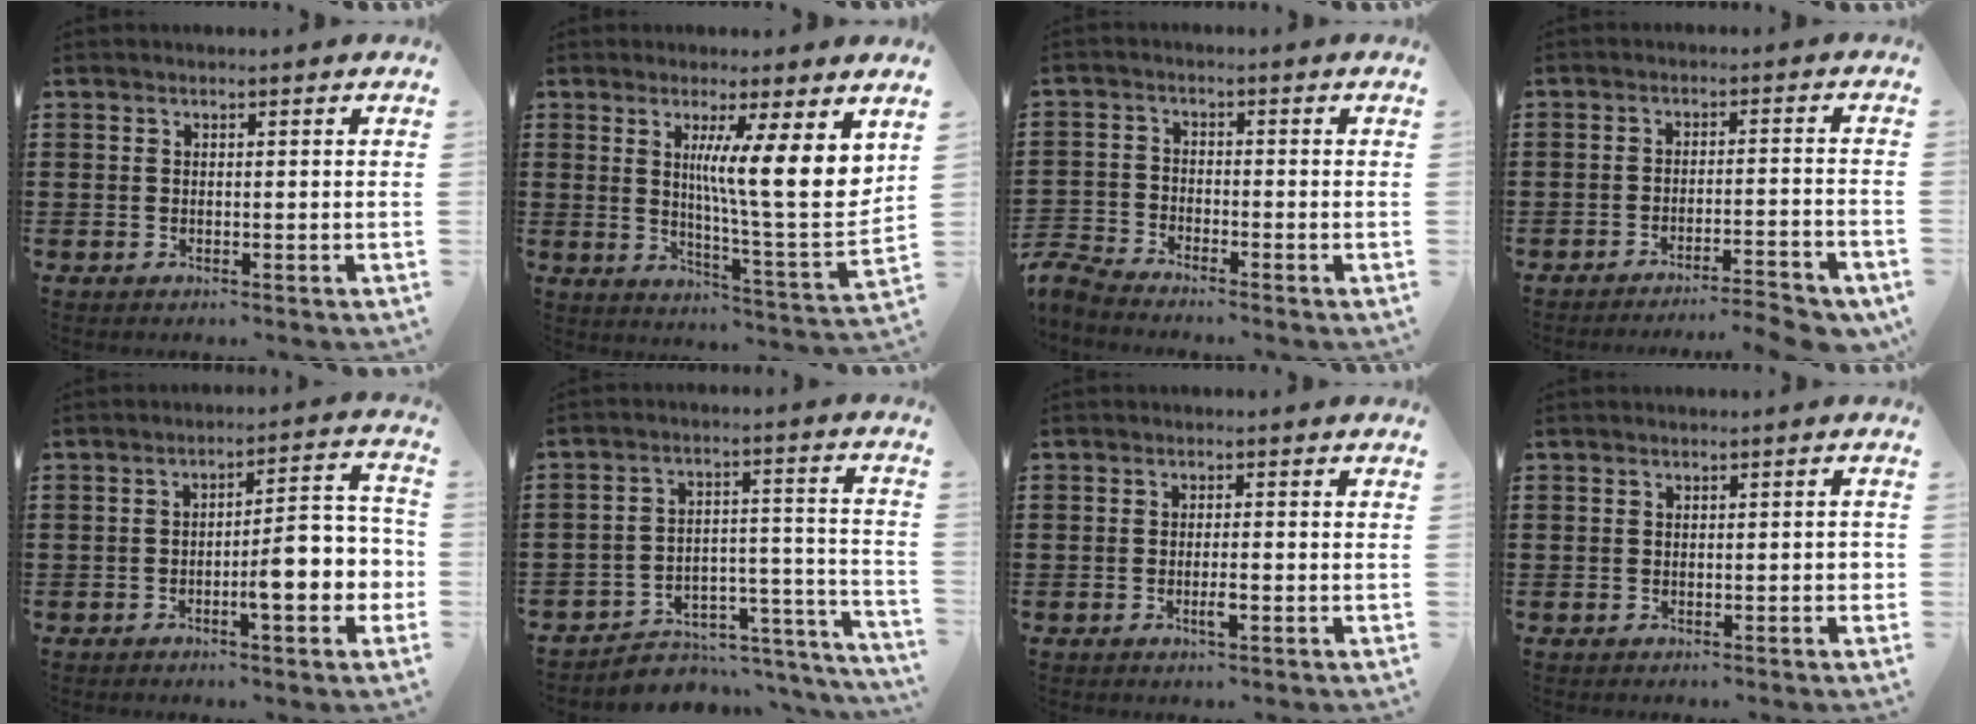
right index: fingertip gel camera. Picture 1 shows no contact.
{"total": 11.5, "force": [4.1, 1.2, 10.7], "torque": [-0.166, -0.031, 0.060]}
{"total": 3.4, "force": [-3.4, 0.4, 0.2], "torque": [-0.030, -0.004, -0.078]}
{"total": 4.3, "force": [-3.9, -0.3, 1.7], "torque": [-0.028, -0.010, -0.079]}
{"total": 8.2, "force": [-2.6, 1.9, 7.5], "torque": [-0.099, -0.015, -0.049]}
{"total": 4.5, "force": [-3.8, 2.2, 0.9], "torque": [-0.021, 0.008, -0.078]}
{"total": 2.3, "force": [-1.0, 0.4, 2.0], "torque": [-0.042, -0.003, -0.020]}
{"total": 0.9, "force": [-0.2, 0.3, 0.8], "torque": [-0.015, -0.001, -0.003]}